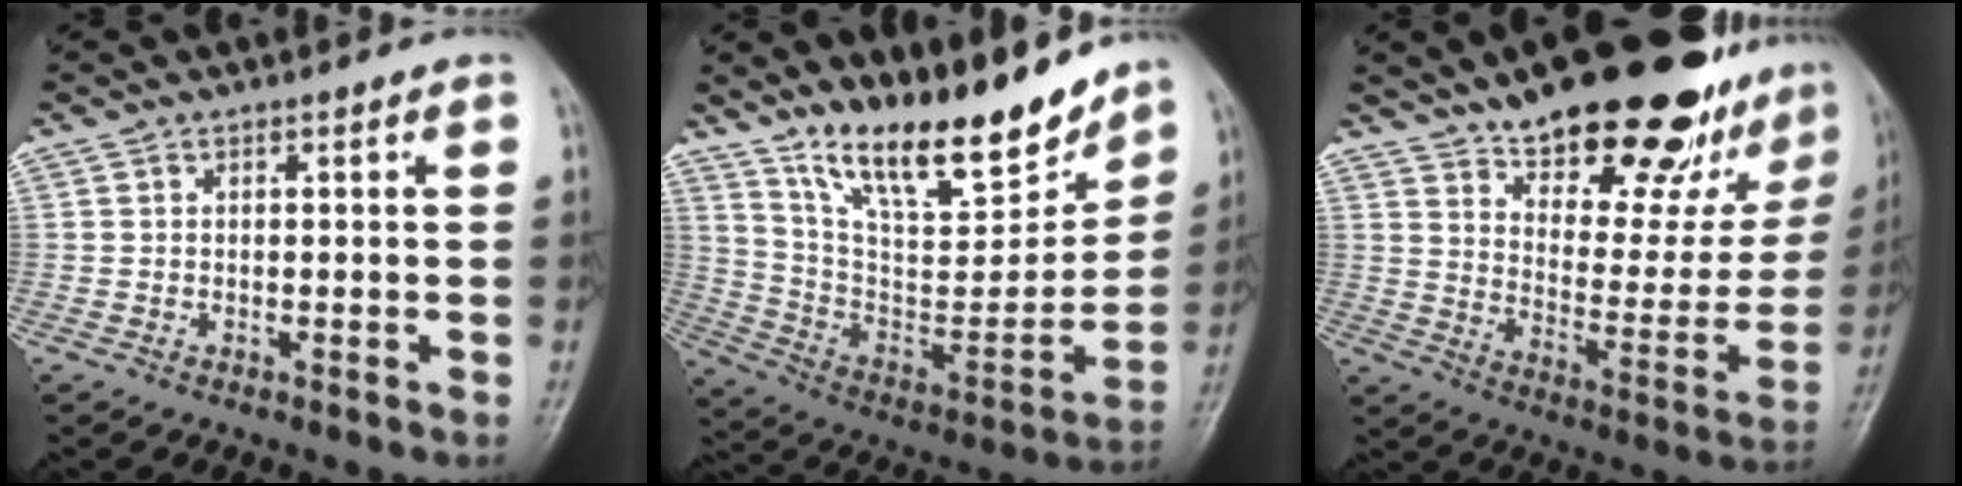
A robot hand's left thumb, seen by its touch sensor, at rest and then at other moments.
{"total": 21.3, "force": [16.4, 6.2, 12.1], "torque": [-0.150, -0.094, 0.286]}
{"total": 29.1, "force": [20.2, 10.8, 18.0], "torque": [-0.217, -0.084, 0.289]}